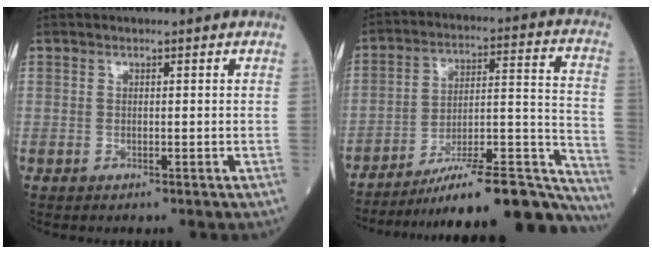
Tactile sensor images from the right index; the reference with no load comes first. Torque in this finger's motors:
{"motor_torque": [0.09, -0.93, 0.28, 0.08]}